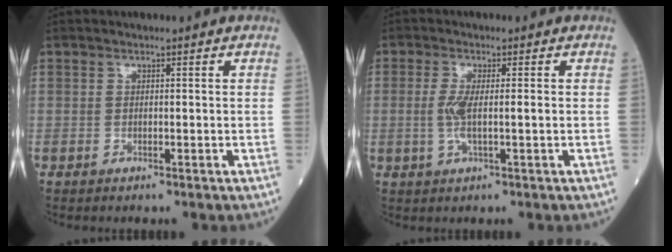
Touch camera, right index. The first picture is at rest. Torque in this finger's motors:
{"motor_torque": [0.08, -0.04, 0.13, 0.07]}